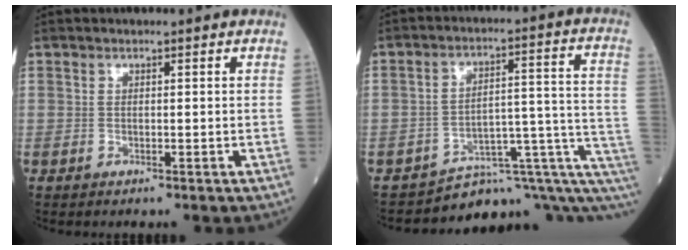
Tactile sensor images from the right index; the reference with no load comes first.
{"total": 11.4, "force": [-9.2, 3.4, 5.9], "torque": [-0.051, 0.093, -0.115]}